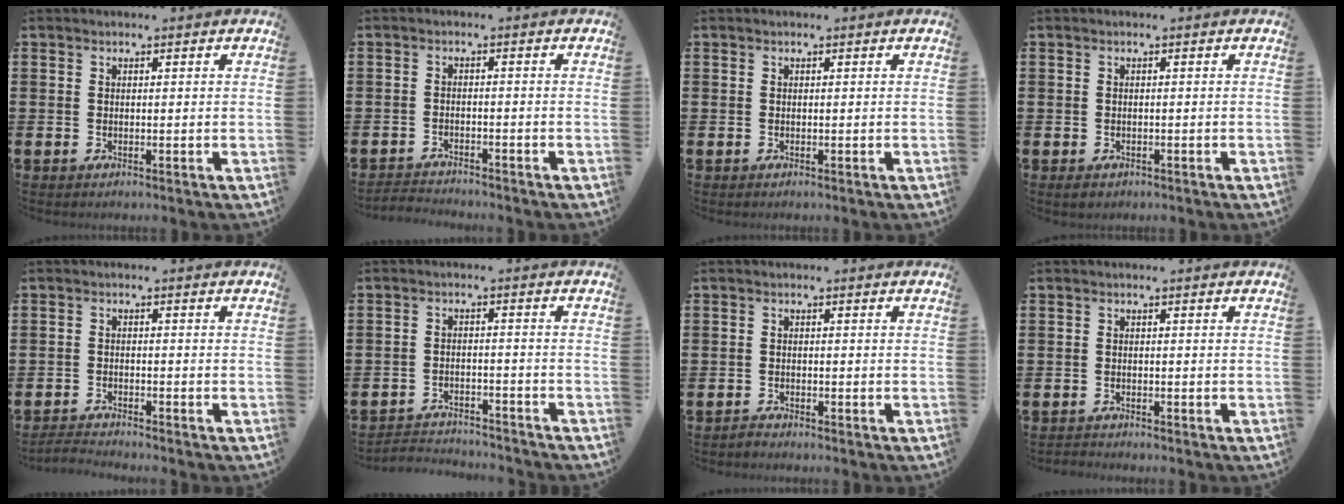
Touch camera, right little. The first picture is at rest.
{"total": 1.9, "force": [-1.9, 0.0, -0.2], "torque": [-0.003, 0.002, -0.042]}
{"total": 0.0}
{"total": 0.5, "force": [-0.2, 0.4, 0.3], "torque": [-0.007, 0.004, -0.007]}
{"total": 1.9, "force": [-1.9, -0.2, 0.2], "torque": [-0.005, 0.003, -0.040]}
{"total": 2.7, "force": [-2.7, 0.3, -0.1], "torque": [-0.007, 0.003, -0.060]}
{"total": 0.9, "force": [-0.9, 0.1, 0.0], "torque": [-0.003, -0.002, -0.019]}
{"total": 0.9, "force": [-0.9, 0.0, -0.1], "torque": [-0.001, -0.001, -0.018]}